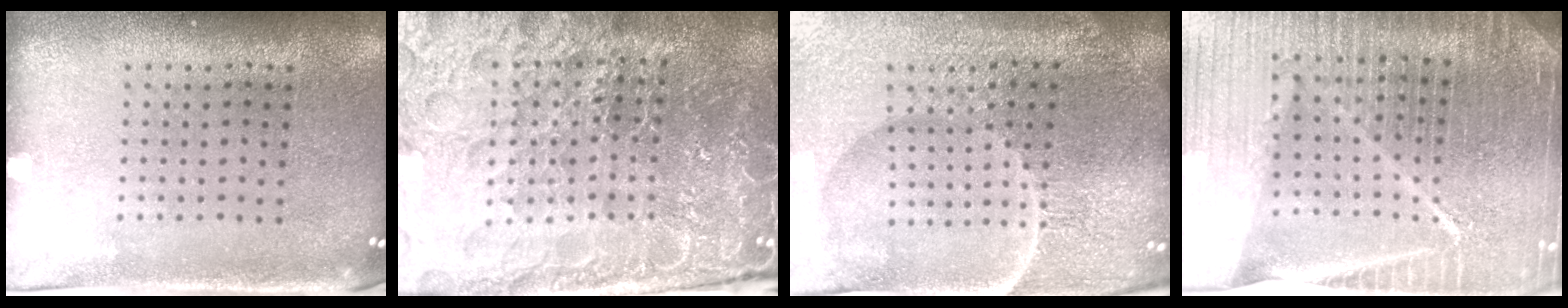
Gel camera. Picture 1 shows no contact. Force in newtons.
{"total": 6.6, "press": 5.8, "slide": 3.1}
{"total": 6.4, "press": 5.7, "slide": 2.9}
{"total": 6.9, "press": 5.9, "slide": 3.6}